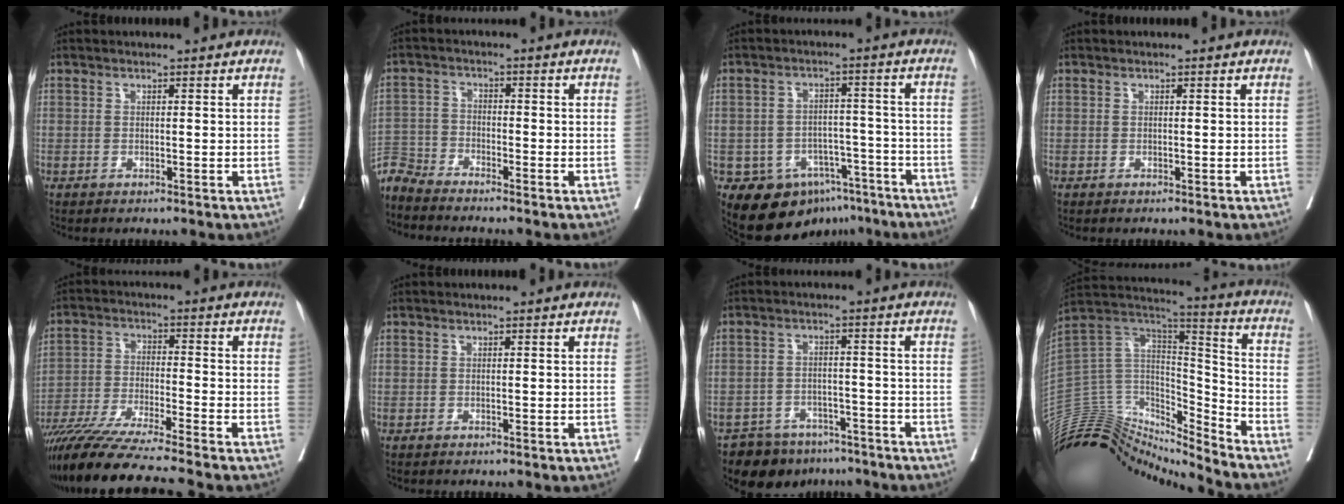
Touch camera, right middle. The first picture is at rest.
{"total": 5.5, "force": [-5.5, -0.2, -0.1], "torque": [0.006, -0.004, -0.109]}
{"total": 10.6, "force": [-7.2, 6.9, 3.6], "torque": [-0.037, 0.040, -0.099]}
{"total": 0.0}
{"total": 14.7, "force": [-12.6, -1.5, 7.4], "torque": [-0.126, -0.038, -0.213]}
{"total": 0.0}
{"total": 10.0, "force": [-8.1, 5.5, 2.1], "torque": [-0.025, 0.008, -0.111]}
{"total": 19.1, "force": [-18.2, 5.1, 2.9], "torque": [-0.058, 0.094, -0.310]}